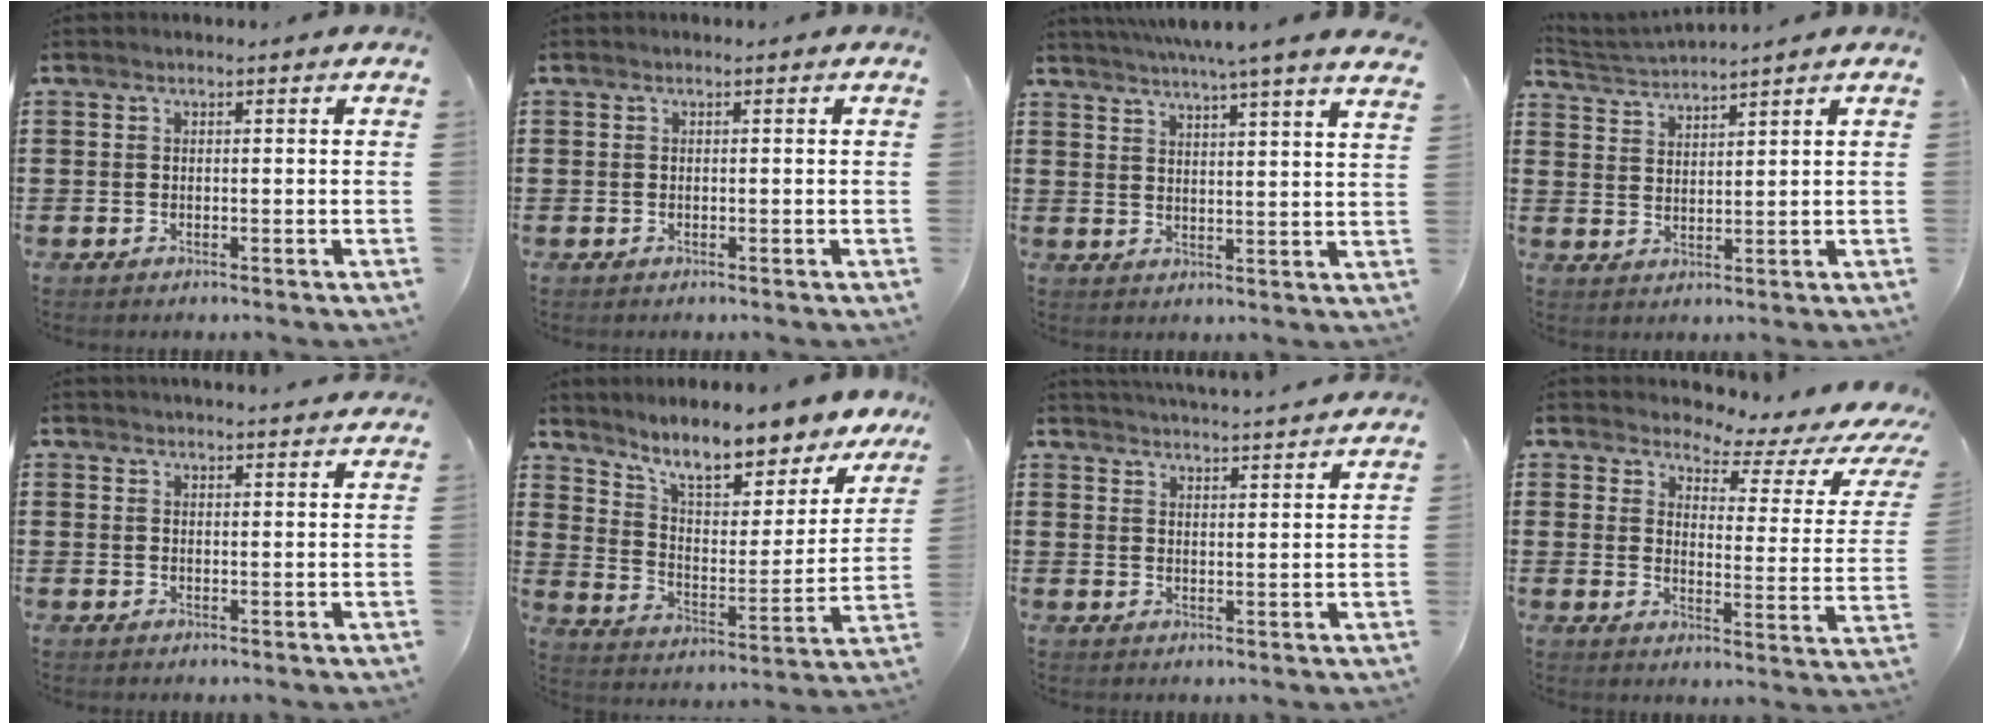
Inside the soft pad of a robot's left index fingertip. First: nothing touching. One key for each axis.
{"total": 0.0}
{"total": 5.6, "fx": 4.9, "fy": -1.4, "fz": 2.3, "tx": -0.062, "ty": -0.031, "tz": 0.083}
{"total": 2.9, "fx": 2.9, "fy": -0.7, "fz": -0.2, "tx": -0.008, "ty": -0.015, "tz": 0.053}
{"total": 2.3, "fx": 2.3, "fy": -0.1, "fz": -0.2, "tx": -0.003, "ty": -0.008, "tz": 0.045}
{"total": 10.2, "fx": 8.7, "fy": 1.7, "fz": 5.0, "tx": -0.109, "ty": -0.063, "tz": 0.147}
{"total": 3.7, "fx": 3.6, "fy": -0.8, "fz": 0.2, "tx": -0.015, "ty": -0.023, "tz": 0.064}
{"total": 4.2, "fx": 3.8, "fy": 0.7, "fz": 1.6, "tx": -0.042, "ty": -0.033, "tz": 0.057}